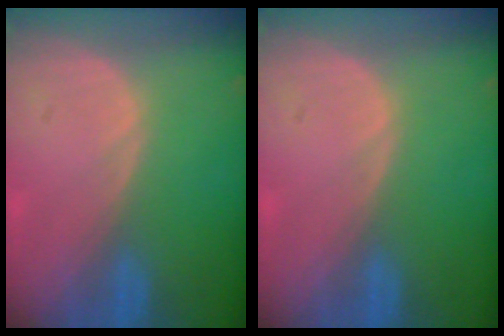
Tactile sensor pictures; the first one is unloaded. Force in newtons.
{"total": 0.0}